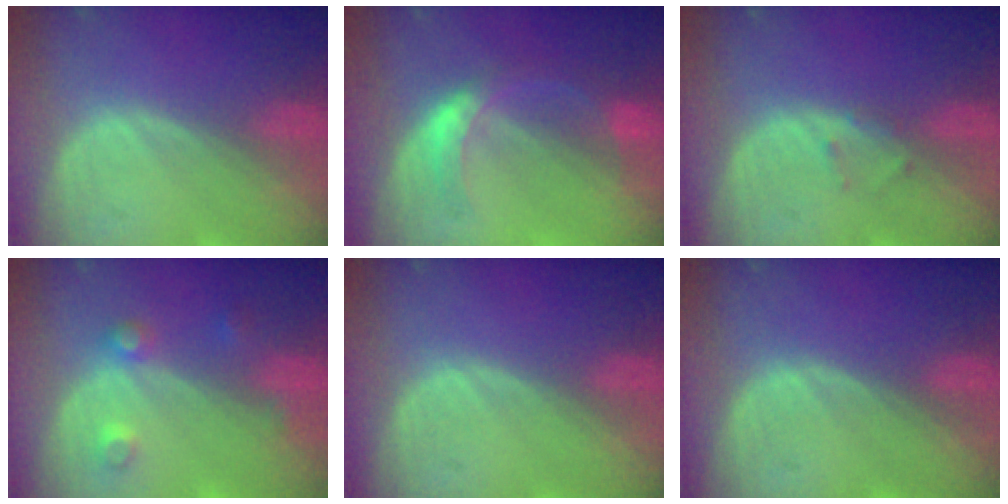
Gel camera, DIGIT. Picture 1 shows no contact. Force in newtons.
{"total": 5.5, "press": 5.2, "slide": 2.0}
{"total": 1.1, "press": 1.0, "slide": 0.2}
{"total": 3.4, "press": 3.2, "slide": 1.1}
{"total": 0.0}
{"total": 0.0}